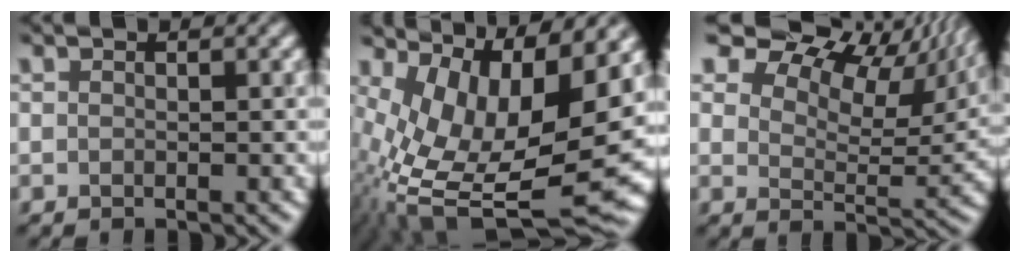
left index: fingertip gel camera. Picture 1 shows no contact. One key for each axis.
{"total": 15.5, "fx": 0.9, "fy": 6.5, "fz": 14.0, "tx": -0.249, "ty": -0.016, "tz": 0.035}
{"total": 13.8, "fx": 9.9, "fy": 6.5, "fz": 7.1, "tx": -0.128, "ty": 0.034, "tz": 0.140}